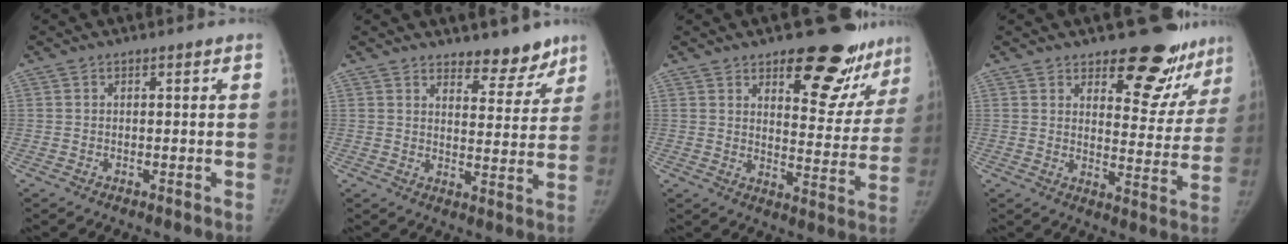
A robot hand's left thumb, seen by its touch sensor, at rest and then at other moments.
{"total": 7.9, "force": [6.5, 3.3, 3.1], "torque": [-0.003, -0.047, 0.093]}
{"total": 18.5, "force": [13.1, 8.0, 10.3], "torque": [-0.073, -0.093, 0.168]}
{"total": 15.8, "force": [12.4, 6.9, 7.1], "torque": [-0.031, -0.099, 0.151]}